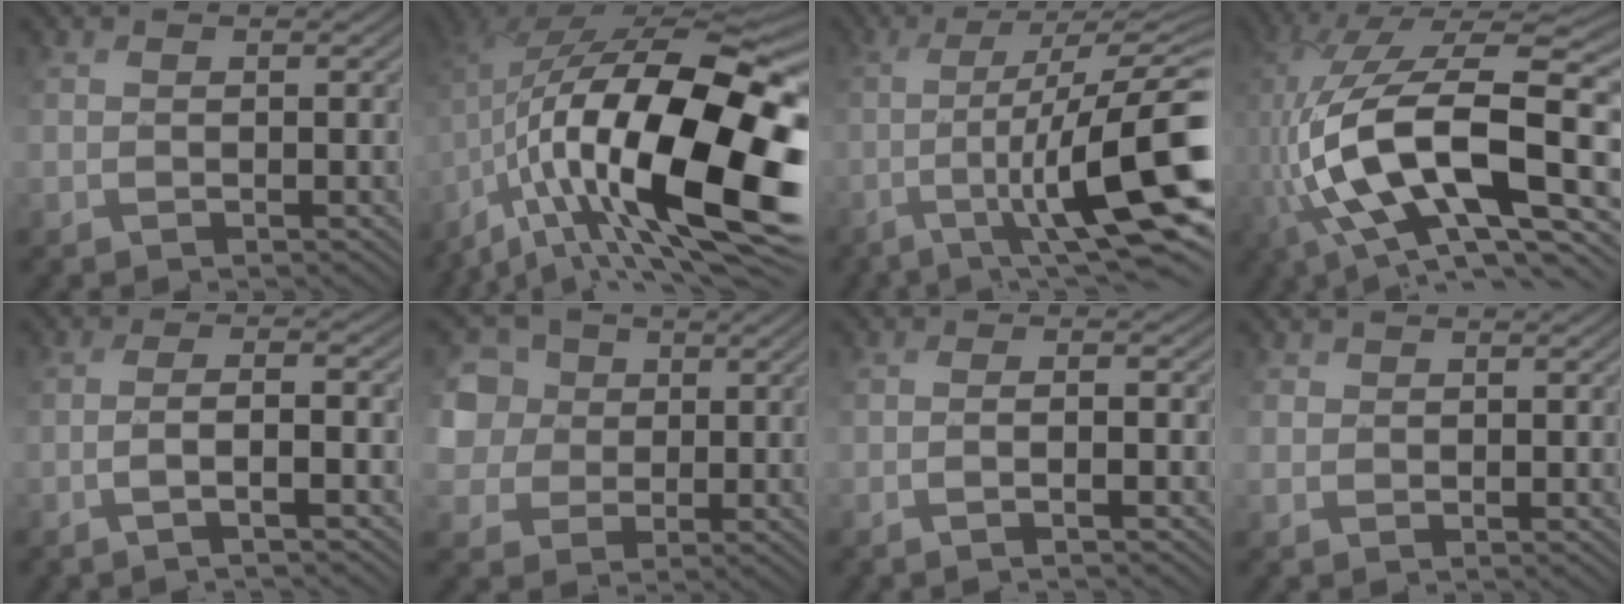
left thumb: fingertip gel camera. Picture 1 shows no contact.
{"total": 21.3, "force": [-6.0, 8.9, 18.4], "torque": [-0.335, -0.024, -0.099]}
{"total": 14.0, "force": [-2.9, 2.9, 13.3], "torque": [-0.223, -0.007, -0.029]}
{"total": 18.6, "force": [-3.5, 8.6, 16.1], "torque": [-0.339, -0.002, -0.067]}
{"total": 4.7, "force": [-2.3, 0.7, 4.0], "torque": [-0.056, 0.012, -0.061]}
{"total": 7.7, "force": [1.5, 7.1, 2.5], "torque": [-0.105, 0.023, 0.012]}
{"total": 3.2, "force": [-1.5, 0.7, 2.8], "torque": [-0.039, 0.005, -0.042]}
{"total": 0.6, "force": [0.0, 0.5, -0.4], "torque": [0.004, -0.004, 0.001]}